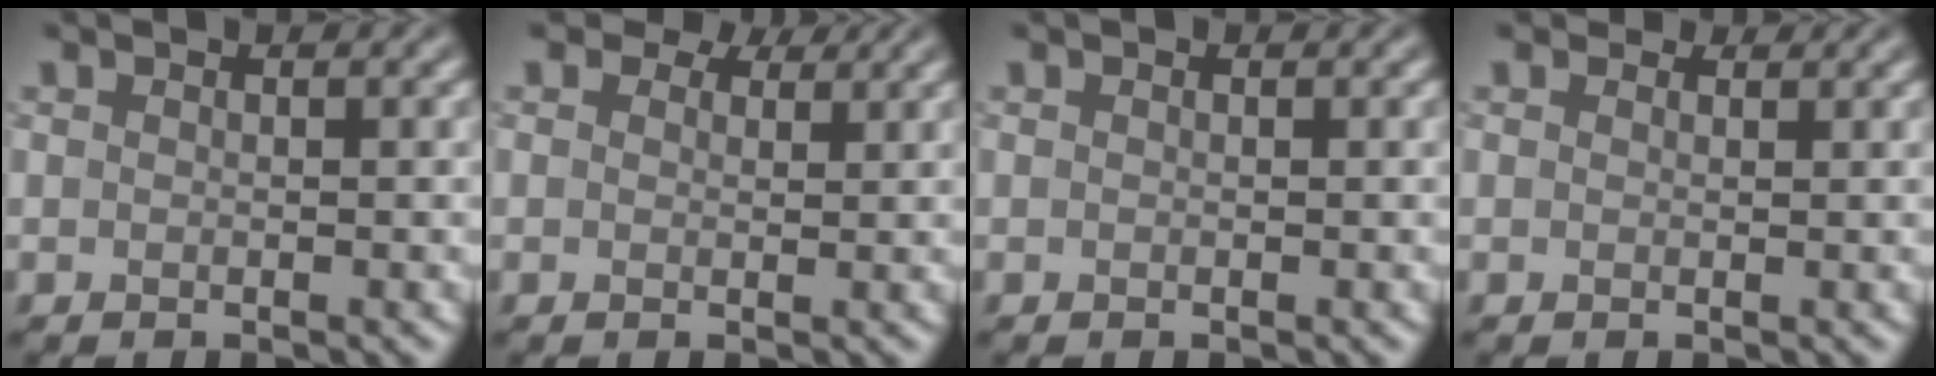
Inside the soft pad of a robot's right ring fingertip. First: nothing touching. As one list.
[{"total": 3.1, "force": [2.3, 1.6, 1.3], "torque": [-0.026, -0.001, 0.022]}, {"total": 0.0}, {"total": 1.1, "force": [0.9, 0.5, 0.2], "torque": [-0.006, -0.008, 0.004]}]